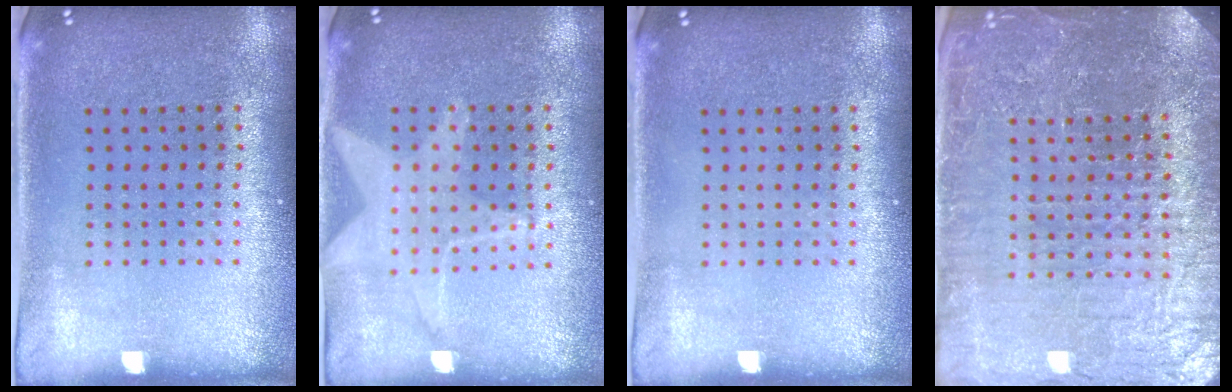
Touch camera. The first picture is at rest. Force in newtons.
{"total": 1.5, "press": 1.4, "slide": 0.5}
{"total": 0.0}
{"total": 5.1, "press": 4.7, "slide": 2.0}